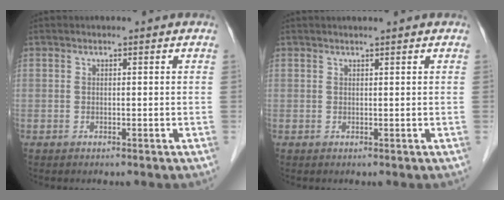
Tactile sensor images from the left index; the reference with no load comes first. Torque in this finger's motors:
{"motor_torque": [0.12, -0.34, 0.06, 0.01]}